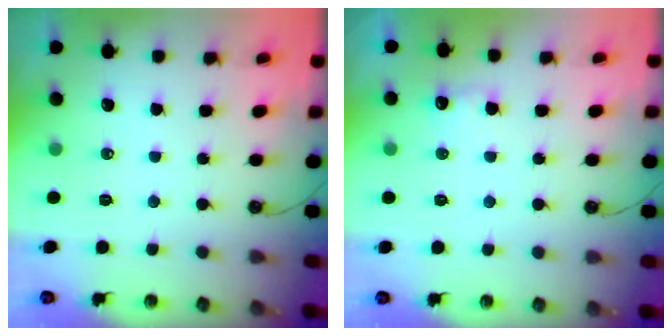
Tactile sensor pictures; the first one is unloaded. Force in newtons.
{"total": 5.0, "press": 4.9, "slide": 1.3}